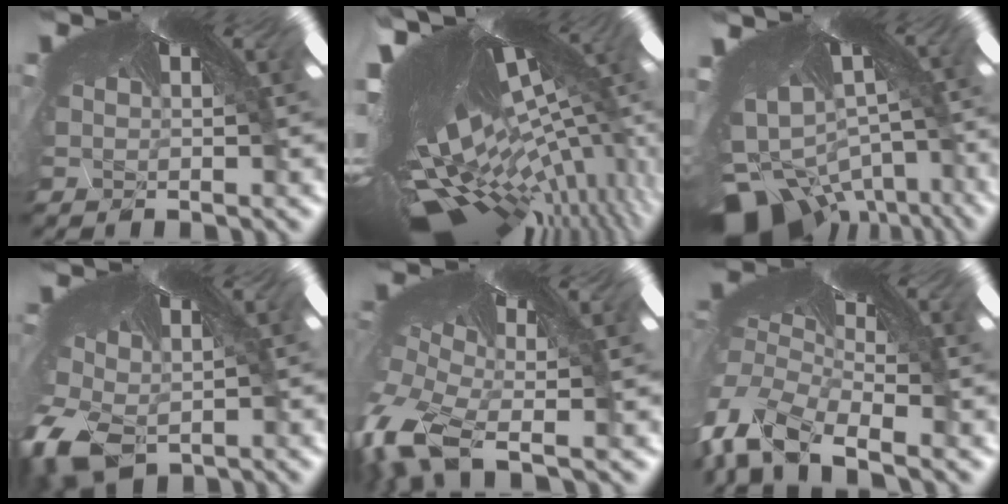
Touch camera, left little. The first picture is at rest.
{"total": 8.1, "force": [-7.6, -0.3, 3.0], "torque": [-0.081, -0.101, -0.069]}
{"total": 9.9, "force": [-9.8, 1.9, -0.1], "torque": [-0.041, -0.107, -0.120]}
{"total": 6.2, "force": [-5.5, 2.5, 1.2], "torque": [-0.094, -0.072, -0.066]}
{"total": 10.9, "force": [-10.8, -0.2, 1.7], "torque": [-0.101, -0.091, -0.154]}
{"total": 10.0, "force": [-9.9, -0.4, 1.5], "torque": [-0.065, -0.076, -0.140]}